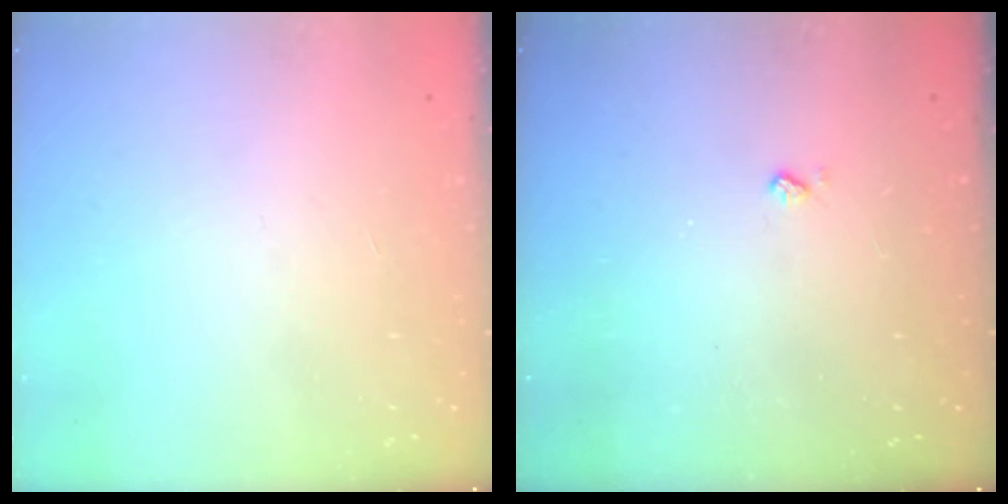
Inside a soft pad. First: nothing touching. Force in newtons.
{"total": 2.5, "press": 2.5, "slide": 0.5}